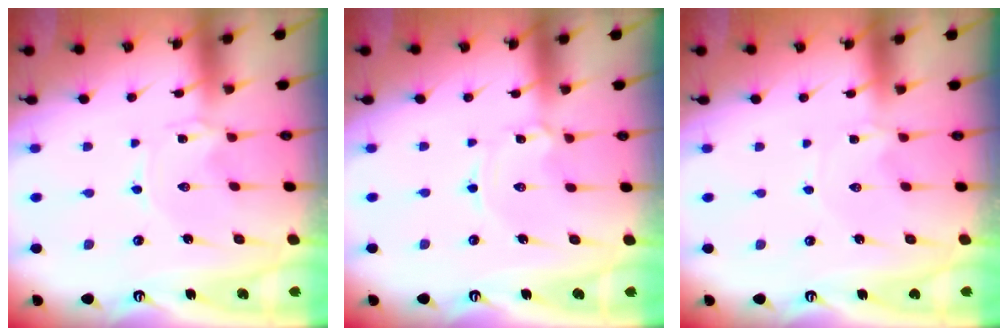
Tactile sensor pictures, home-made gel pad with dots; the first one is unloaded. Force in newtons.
{"total": 1.3, "press": 1.3, "slide": 0.0}
{"total": 0.0}